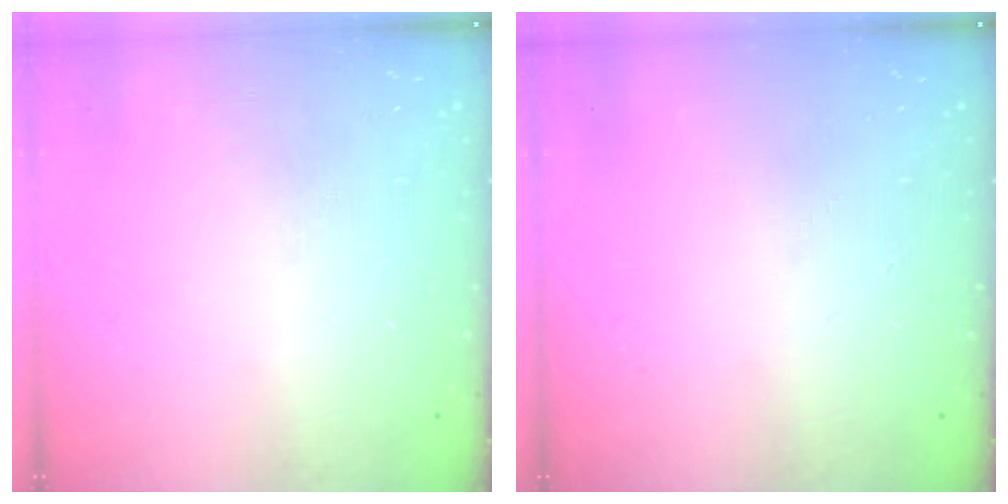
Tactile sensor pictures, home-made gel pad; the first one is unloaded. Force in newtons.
{"total": 0.0}